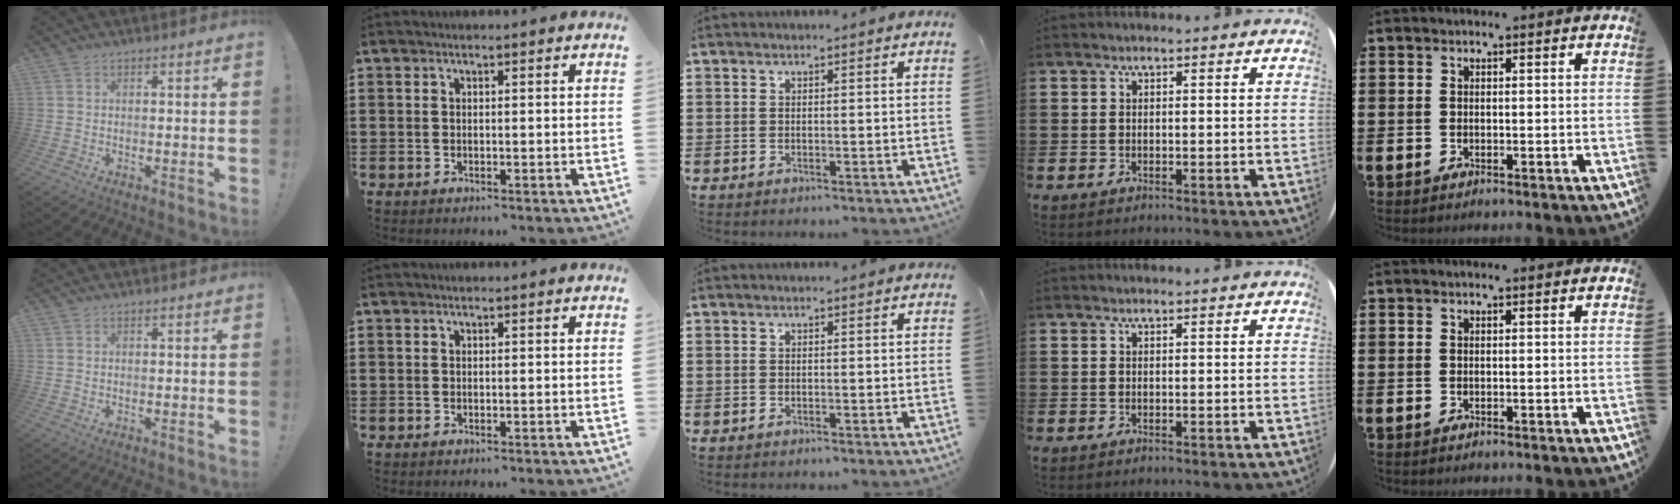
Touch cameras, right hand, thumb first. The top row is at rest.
{}